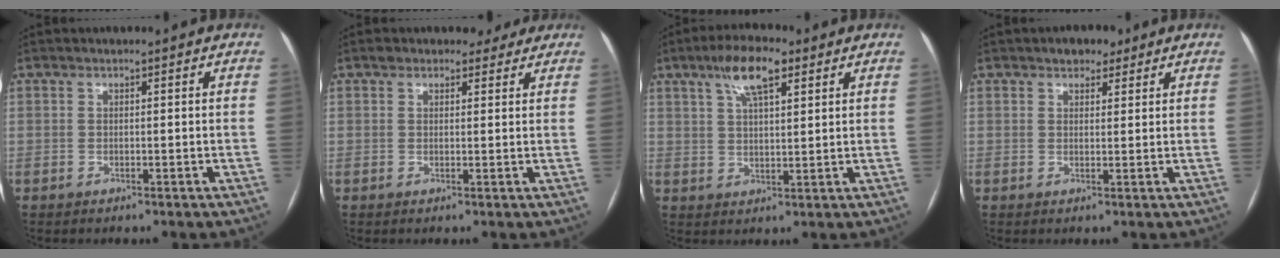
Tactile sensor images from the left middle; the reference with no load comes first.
{"total": 3.8, "force": [3.1, 2.1, 0.8], "torque": [0.001, 0.016, 0.039]}
{"total": 7.7, "force": [4.3, 2.2, 5.9], "torque": [-0.114, 0.017, 0.076]}
{"total": 3.3, "force": [2.3, 1.9, 1.4], "torque": [-0.018, 0.008, 0.033]}